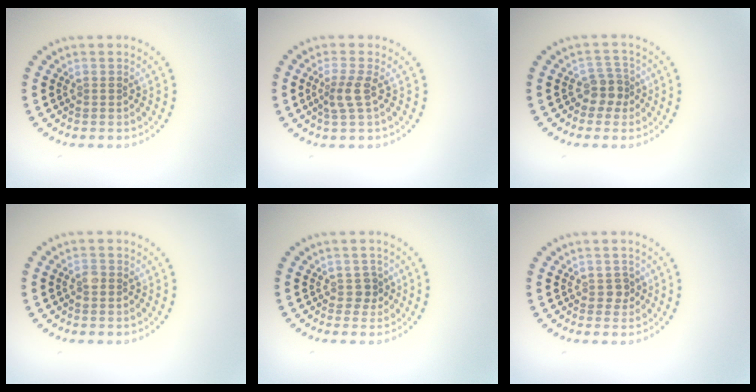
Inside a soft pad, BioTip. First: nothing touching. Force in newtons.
{"total": 2.0, "press": 1.6, "slide": 1.3}
{"total": 2.3, "press": 1.8, "slide": 1.4}
{"total": 0.6, "press": 0.5, "slide": 0.3}
{"total": 1.3, "press": 1.0, "slide": 0.8}
{"total": 1.1, "press": 1.0, "slide": 0.4}